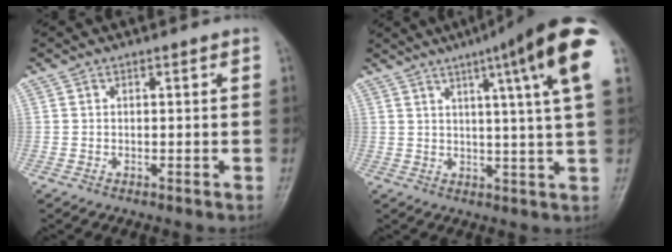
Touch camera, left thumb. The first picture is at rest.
{"total": 16.4, "force": [7.5, 0.8, 14.5], "torque": [-0.196, -0.017, 0.086]}